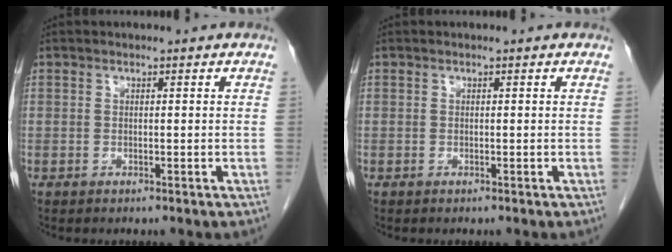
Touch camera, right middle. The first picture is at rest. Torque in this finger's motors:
{"motor_torque": [-0.08, 0.36, -0.02, 0.00]}